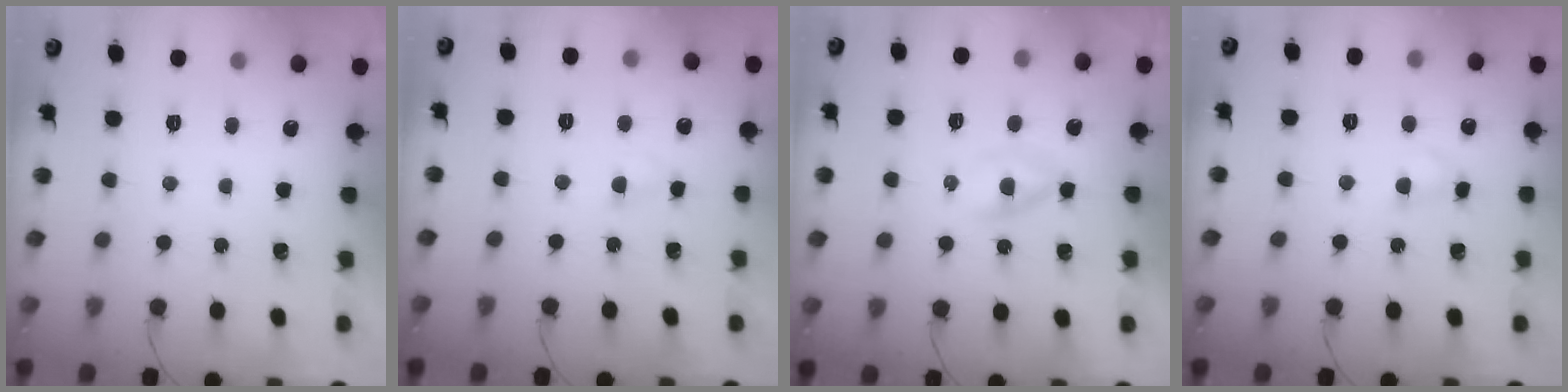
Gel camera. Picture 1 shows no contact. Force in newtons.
{"total": 2.7, "press": 2.5, "slide": 0.9}
{"total": 2.1, "press": 1.7, "slide": 1.2}
{"total": 2.6, "press": 2.3, "slide": 1.2}